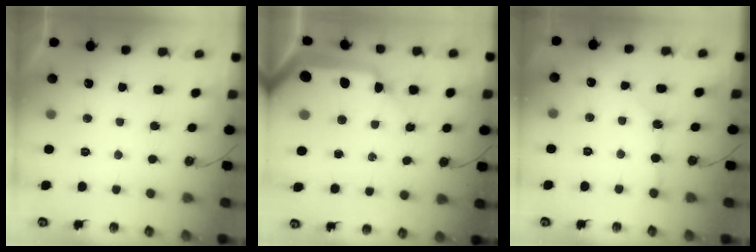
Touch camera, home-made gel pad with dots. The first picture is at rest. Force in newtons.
{"total": 20.8, "press": 20.5, "slide": 3.5}
{"total": 3.5, "press": 3.5, "slide": 0.4}